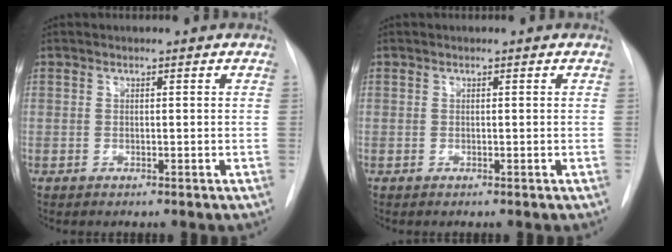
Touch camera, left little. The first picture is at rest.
{"total": 0.0}